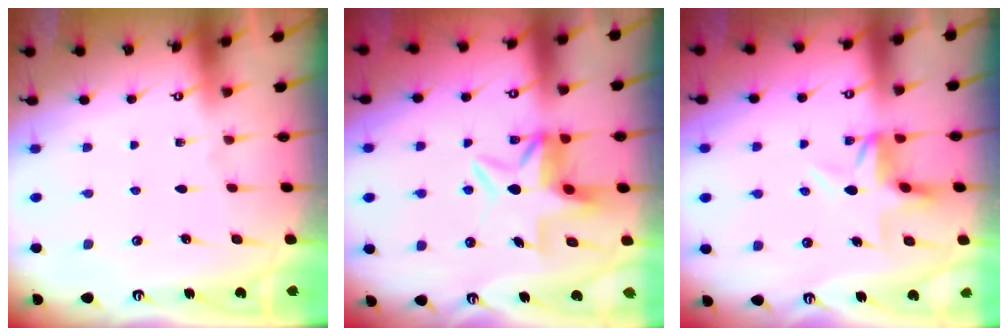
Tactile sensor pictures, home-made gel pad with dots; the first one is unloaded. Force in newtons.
{"total": 7.3, "press": 7.0, "slide": 2.1}
{"total": 3.8, "press": 3.8, "slide": 0.4}